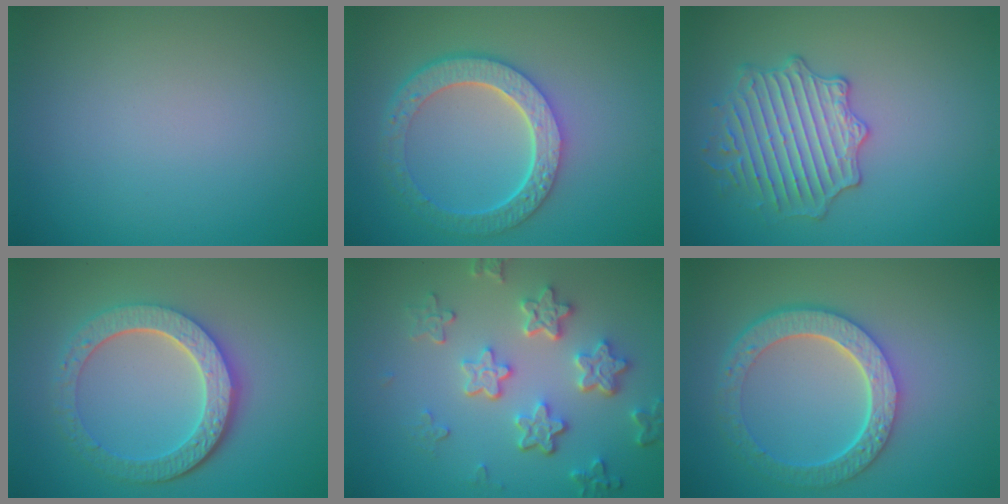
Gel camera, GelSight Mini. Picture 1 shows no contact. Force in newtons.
{"total": 6.0, "press": 4.5, "slide": 3.9}
{"total": 3.9, "press": 3.9, "slide": 0.1}
{"total": 5.9, "press": 4.6, "slide": 3.7}
{"total": 5.2, "press": 4.1, "slide": 3.2}
{"total": 6.0, "press": 4.5, "slide": 3.9}